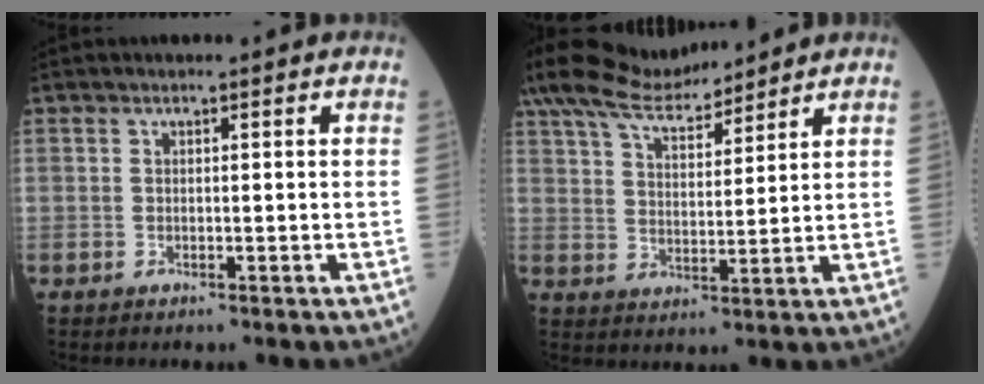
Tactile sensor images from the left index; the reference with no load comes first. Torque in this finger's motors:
{"motor_torque": [1.14, -1.00, 0.19, 0.12]}